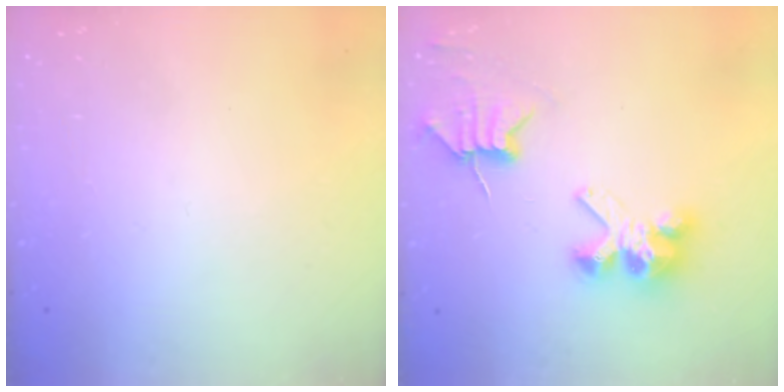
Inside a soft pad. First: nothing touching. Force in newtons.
{"total": 7.7, "press": 7.7, "slide": 0.7}